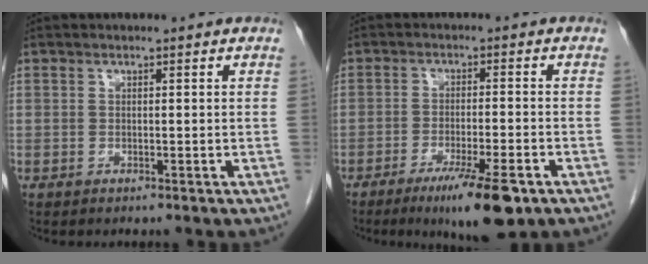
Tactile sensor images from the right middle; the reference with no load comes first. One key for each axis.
{"total": 9.3, "fx": -5.7, "fy": 0.6, "fz": 7.3, "tx": -0.120, "ty": -0.023, "tz": -0.088}